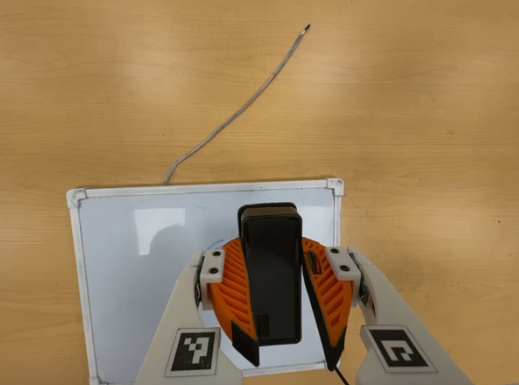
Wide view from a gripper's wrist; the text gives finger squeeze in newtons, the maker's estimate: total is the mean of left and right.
{"total": 10.5, "left": 9.6, "right": 11.4}